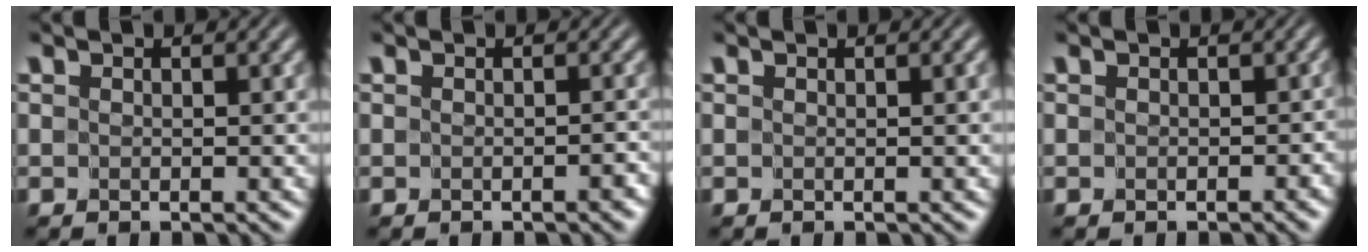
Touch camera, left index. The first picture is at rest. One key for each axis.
{"total": 0.6, "fx": -0.6, "fy": 0.1, "fz": 0.3, "tx": -0.007, "ty": 0.000, "tz": -0.006}
{"total": 0.6, "fx": 0.0, "fy": -0.1, "fz": 0.6, "tx": -0.008, "ty": 0.000, "tz": 0.000}
{"total": 0.8, "fx": -0.3, "fy": 0.7, "fz": 0.3, "tx": 0.007, "ty": -0.003, "tz": -0.003}